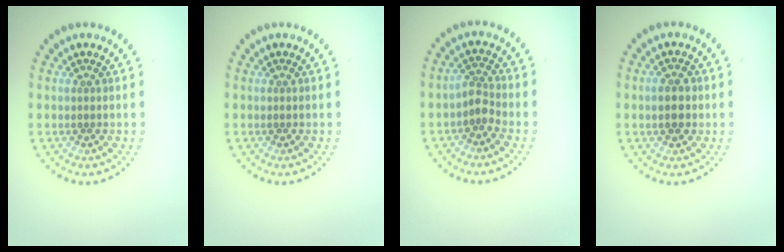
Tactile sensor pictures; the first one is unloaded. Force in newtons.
{"total": 0.0}
{"total": 1.8, "press": 1.4, "slide": 1.2}
{"total": 2.1, "press": 2.1, "slide": 0.1}